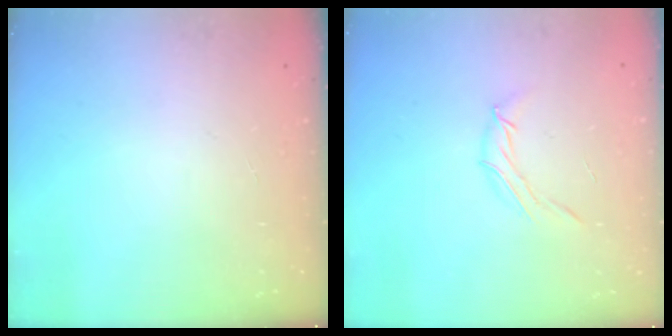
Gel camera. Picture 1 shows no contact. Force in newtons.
{"total": 6.3, "press": 6.3, "slide": 0.5}